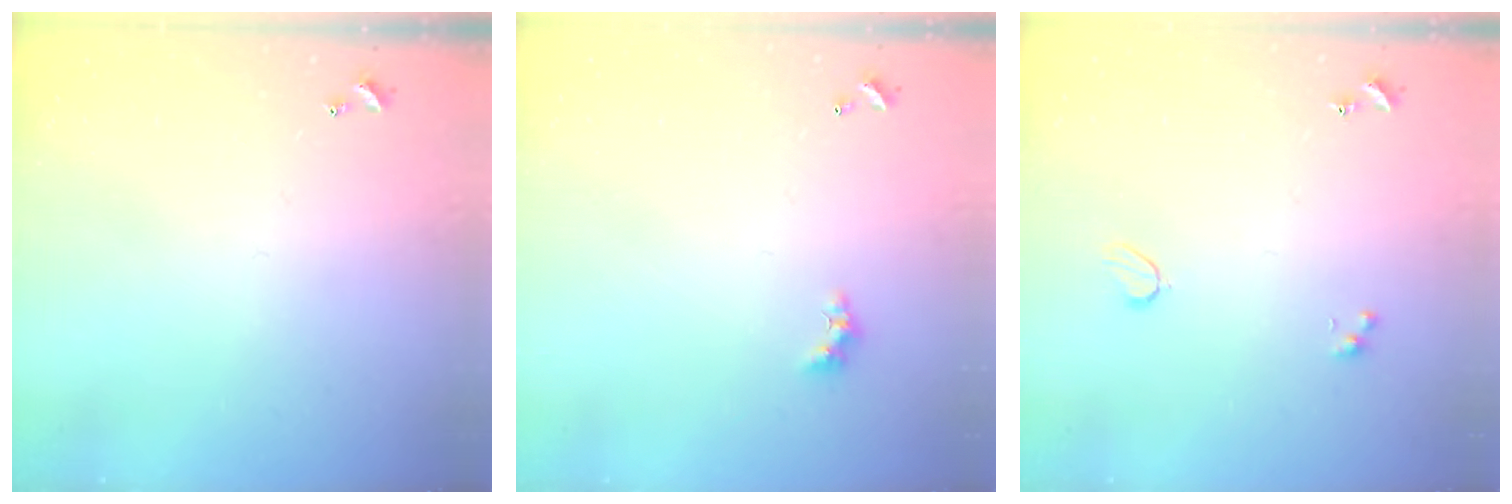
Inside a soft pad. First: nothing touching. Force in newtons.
{"total": 1.3, "press": 1.2, "slide": 0.5}
{"total": 2.6, "press": 2.5, "slide": 0.6}